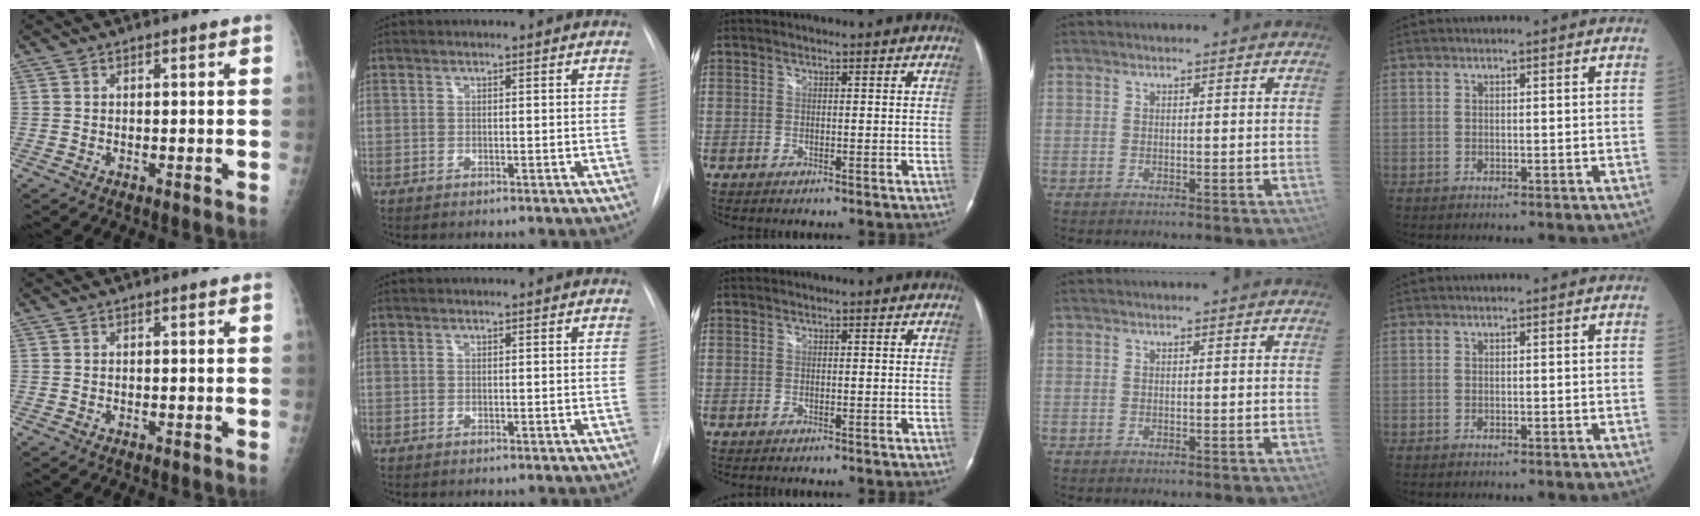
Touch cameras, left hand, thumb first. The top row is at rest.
{}